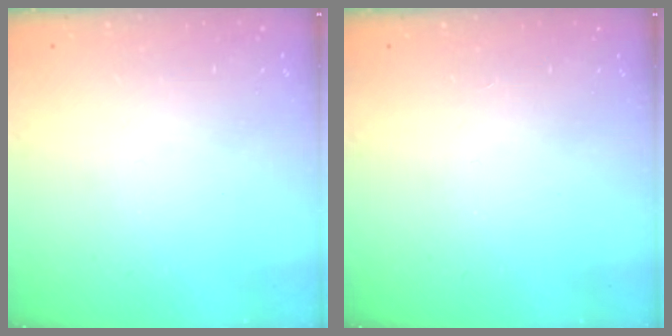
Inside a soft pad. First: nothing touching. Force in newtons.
{"total": 2.8, "press": 2.8, "slide": 0.4}